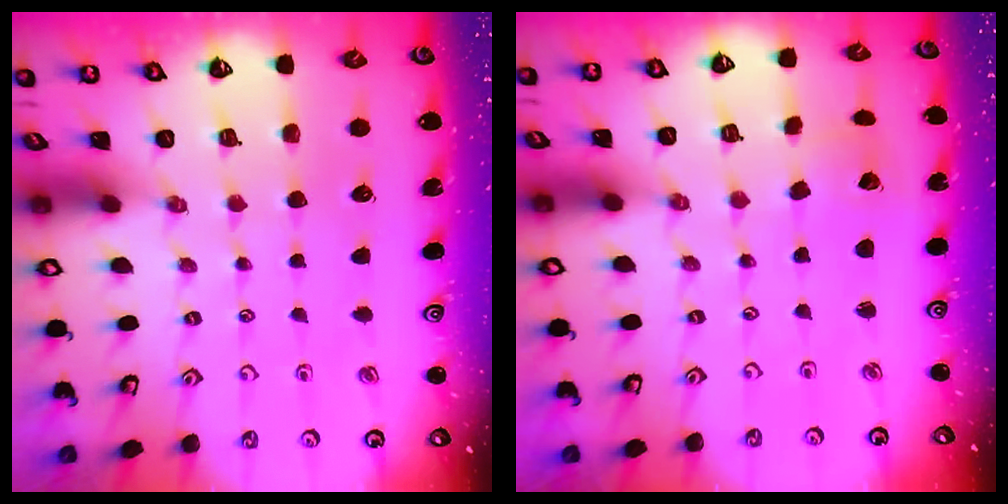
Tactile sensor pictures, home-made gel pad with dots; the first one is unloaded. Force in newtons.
{"total": 1.8, "press": 1.7, "slide": 0.3}